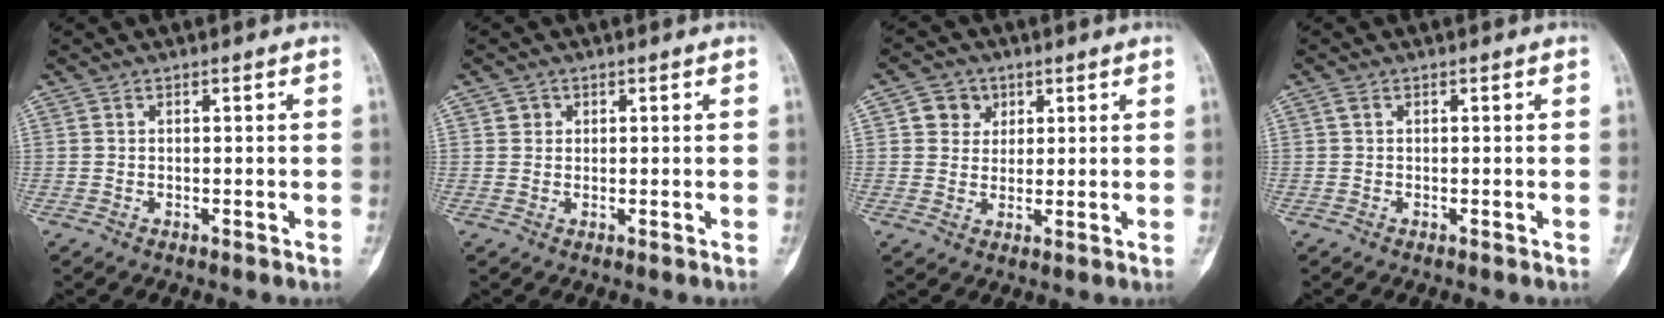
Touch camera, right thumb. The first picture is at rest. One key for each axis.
{"total": 1.5, "fx": 0.5, "fy": 1.4, "fz": 0.3, "tx": 0.006, "ty": 0.000, "tz": 0.005}
{"total": 4.9, "fx": 1.8, "fy": 4.3, "fz": 1.2, "tx": 0.006, "ty": -0.002, "tz": 0.028}
{"total": 0.7, "fx": 0.3, "fy": 0.5, "fz": 0.5, "tx": -0.013, "ty": 0.005, "tz": 0.006}